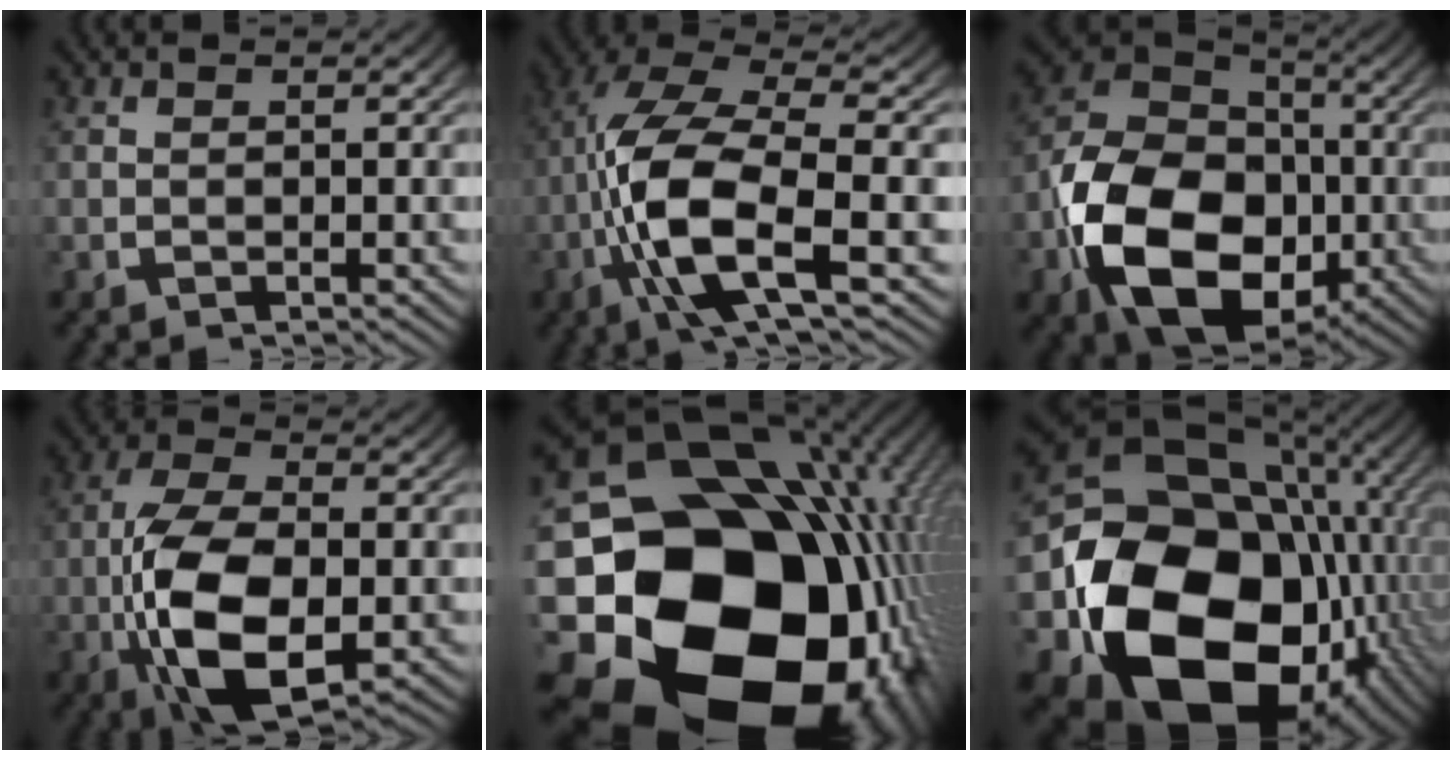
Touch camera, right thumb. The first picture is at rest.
{"total": 11.8, "force": [-2.5, 5.6, 10.1], "torque": [-0.242, -0.035, -0.029]}
{"total": 21.4, "force": [-4.5, 14.8, 14.9], "torque": [-0.330, -0.075, -0.042]}
{"total": 11.8, "force": [-3.2, 6.5, 9.3], "torque": [-0.218, -0.047, -0.033]}
{"total": 37.8, "force": [-8.1, 25.0, 27.1], "torque": [-0.487, -0.118, -0.075]}
{"total": 28.5, "force": [-6.2, 19.1, 20.3], "torque": [-0.395, -0.107, -0.057]}